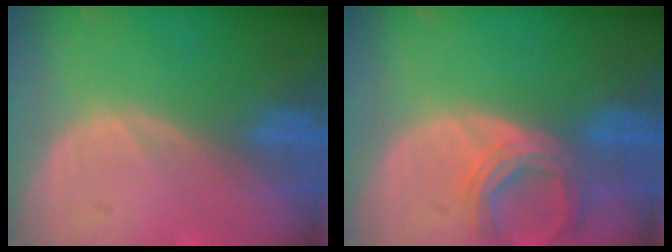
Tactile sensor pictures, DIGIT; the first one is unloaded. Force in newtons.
{"total": 6.0, "press": 5.6, "slide": 2.3}